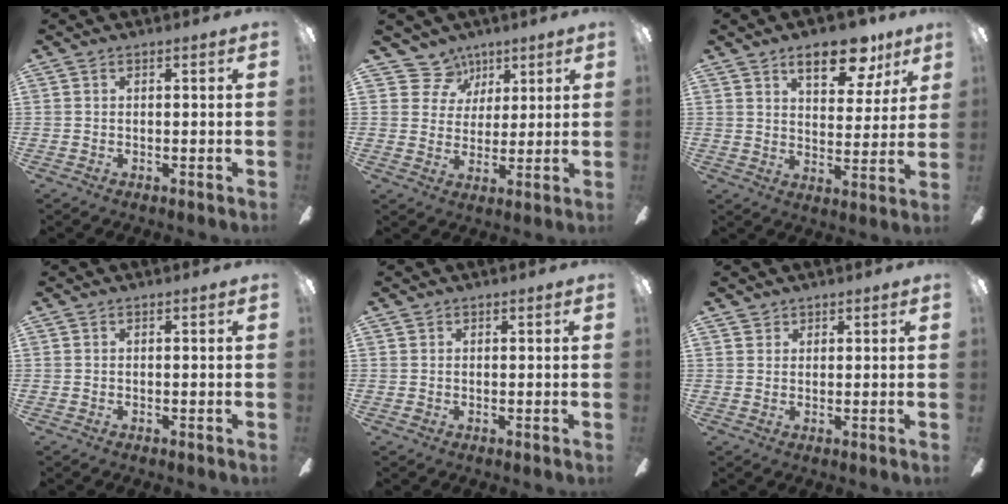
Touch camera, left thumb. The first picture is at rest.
{"total": 8.1, "force": [5.0, 6.3, 0.3], "torque": [-0.024, -0.025, 0.097]}
{"total": 13.2, "force": [8.1, 6.2, 8.4], "torque": [-0.099, -0.034, 0.135]}
{"total": 0.0}
{"total": 0.8, "force": [0.4, 0.7, -0.1], "torque": [0.001, 0.004, 0.007]}
{"total": 2.1, "force": [1.6, 1.4, -0.2], "torque": [0.011, -0.004, 0.030]}